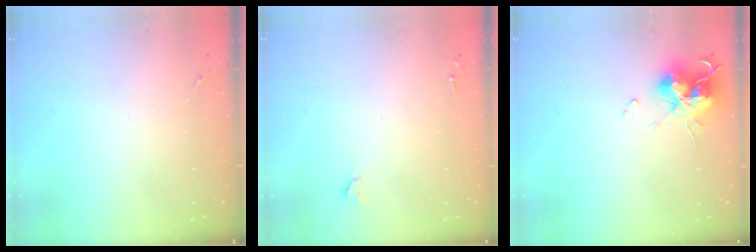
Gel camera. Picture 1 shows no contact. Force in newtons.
{"total": 1.6, "press": 1.6, "slide": 0.2}
{"total": 15.2, "press": 15.1, "slide": 2.0}